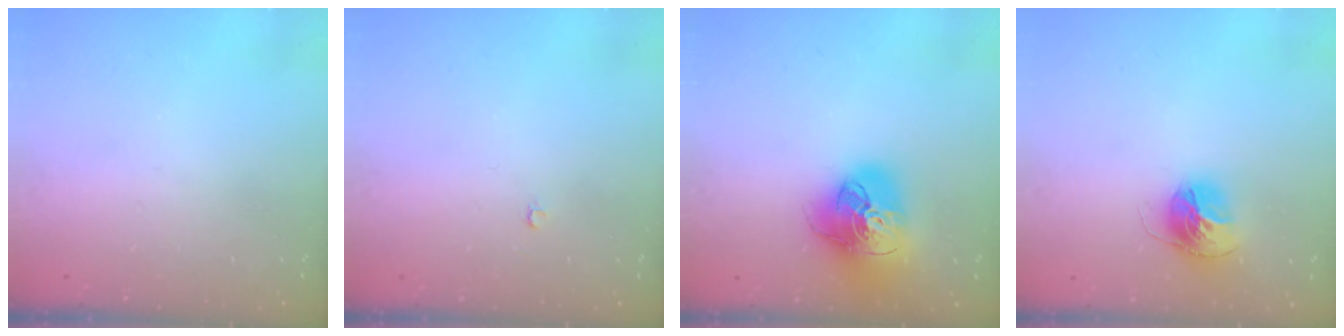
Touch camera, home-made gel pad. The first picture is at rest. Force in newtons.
{"total": 2.1, "press": 2.1, "slide": 0.2}
{"total": 21.8, "press": 21.6, "slide": 2.6}
{"total": 13.9, "press": 13.8, "slide": 1.4}